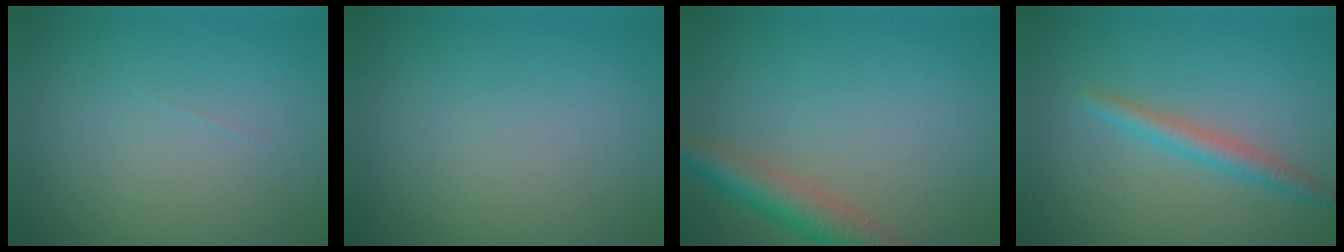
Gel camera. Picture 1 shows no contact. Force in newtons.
{"total": 0.0}
{"total": 4.5, "press": 4.5, "slide": 0.2}
{"total": 2.4, "press": 2.4, "slide": 0.0}